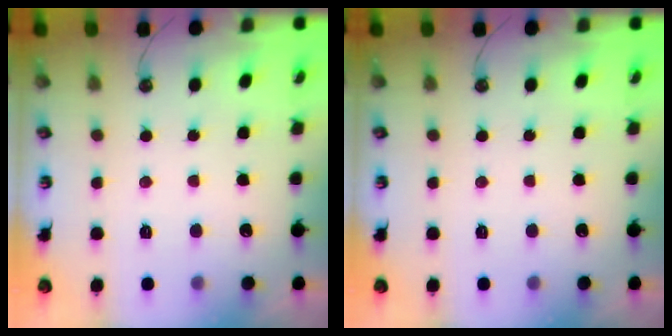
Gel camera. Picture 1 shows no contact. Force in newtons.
{"total": 0.0}